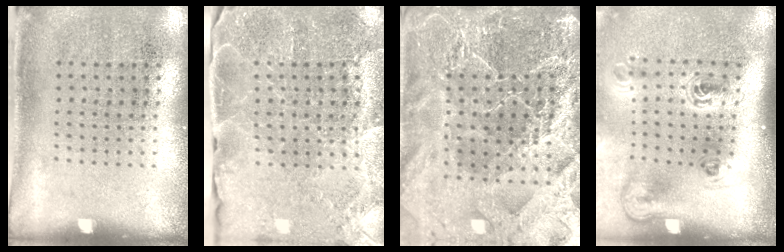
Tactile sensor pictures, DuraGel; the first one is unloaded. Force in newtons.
{"total": 3.1, "press": 3.1, "slide": 0.3}
{"total": 6.4, "press": 5.5, "slide": 3.3}
{"total": 2.3, "press": 1.5, "slide": 1.8}